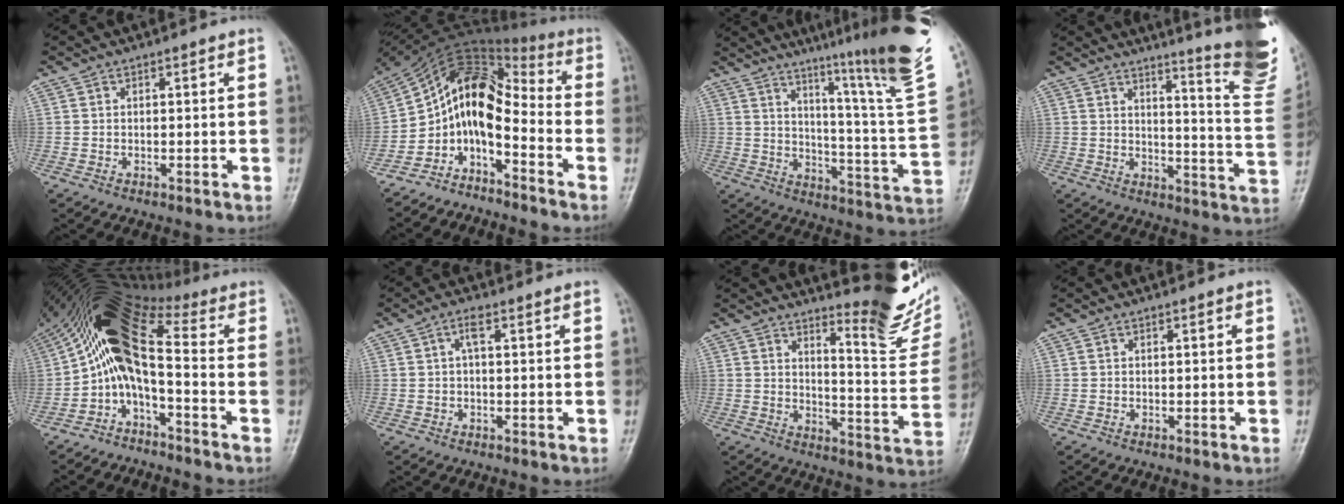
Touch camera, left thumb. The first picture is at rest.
{"total": 11.4, "force": [-4.6, 6.1, 8.4], "torque": [-0.126, 0.098, -0.098]}
{"total": 26.1, "force": [17.3, 1.3, 19.5], "torque": [-0.264, -0.105, 0.238]}
{"total": 19.4, "force": [14.6, 1.4, 12.7], "torque": [-0.138, -0.141, 0.173]}
{"total": 11.3, "force": [-1.5, 4.5, 10.3], "torque": [-0.191, 0.089, -0.044]}
{"total": 2.3, "force": [0.7, 0.7, 2.0], "torque": [-0.041, 0.008, 0.013]}
{"total": 14.5, "force": [12.0, 2.8, 7.6], "torque": [-0.072, -0.121, 0.152]}
{"total": 0.0}